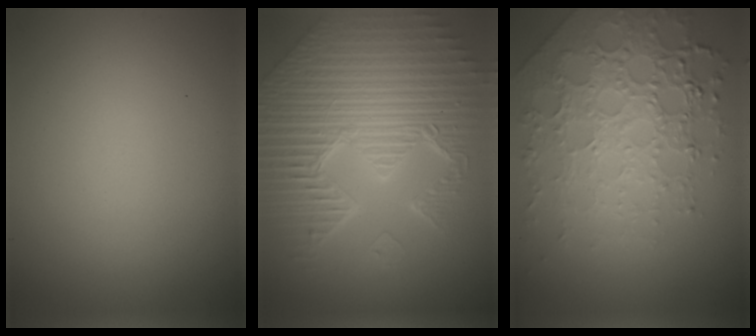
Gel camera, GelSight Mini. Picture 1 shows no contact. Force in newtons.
{"total": 11.2, "press": 7.1, "slide": 8.6}
{"total": 7.7, "press": 5.3, "slide": 5.5}